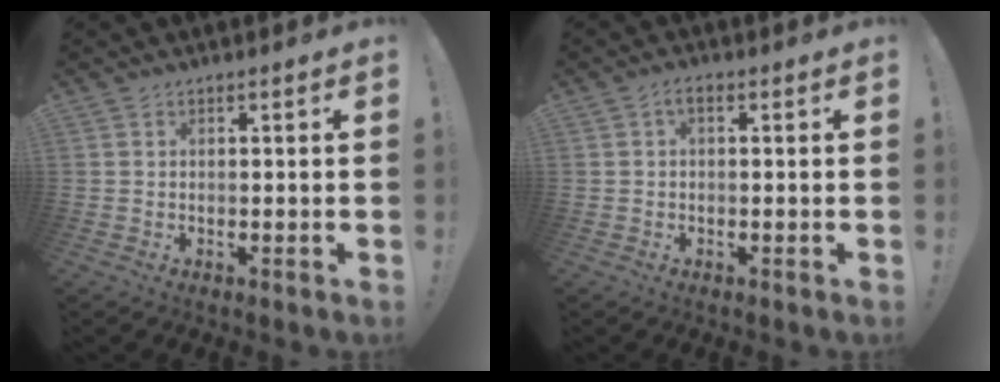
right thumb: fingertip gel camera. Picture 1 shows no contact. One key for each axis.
{"total": 1.8, "fx": 0.0, "fy": 0.9, "fz": 1.6, "tx": -0.029, "ty": 0.006, "tz": -0.001}